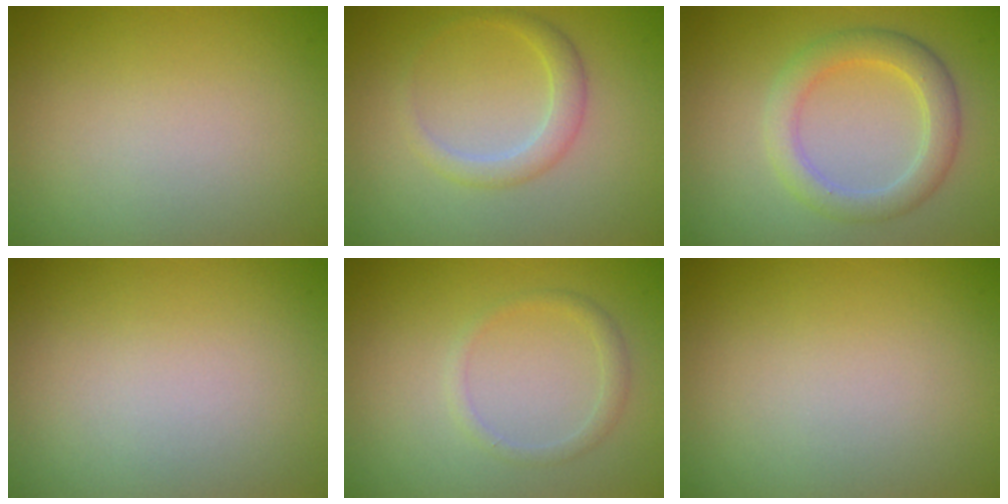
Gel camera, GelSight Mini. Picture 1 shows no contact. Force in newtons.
{"total": 2.1, "press": 2.1, "slide": 0.1}
{"total": 3.5, "press": 3.5, "slide": 0.1}
{"total": 0.0}
{"total": 1.3, "press": 1.3, "slide": 0.0}
{"total": 0.0}